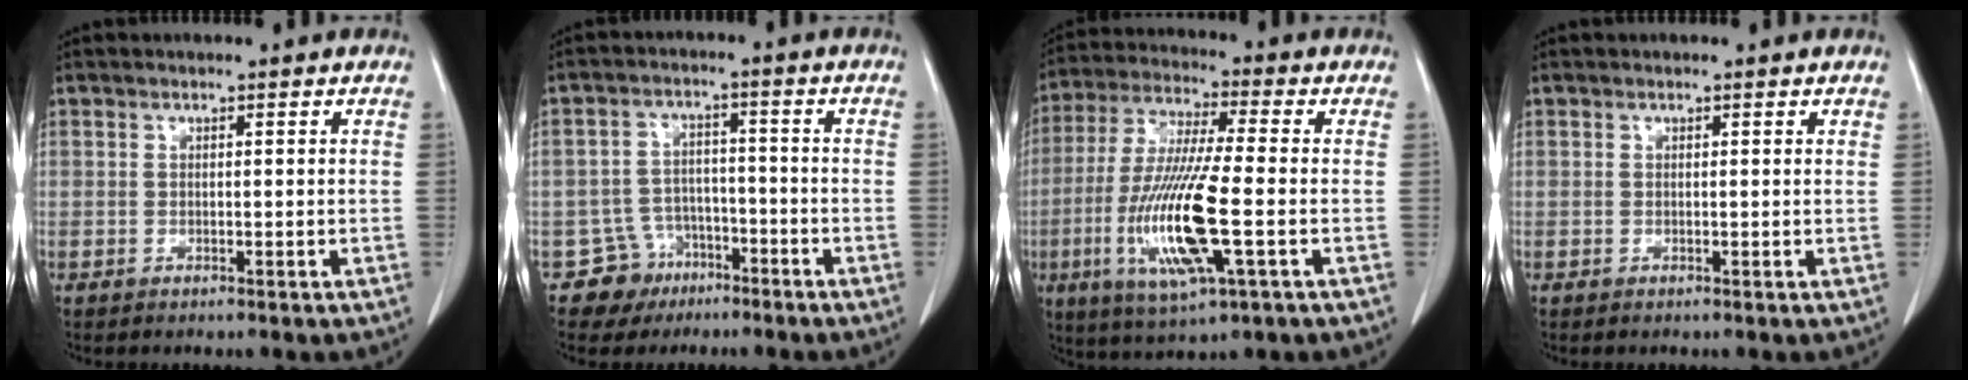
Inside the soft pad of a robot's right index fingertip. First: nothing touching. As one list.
[{"total": 6.1, "force": [-3.7, 4.8, -0.3], "torque": [0.015, 0.014, -0.059]}, {"total": 15.4, "force": [-3.8, 1.6, 14.8], "torque": [-0.308, -0.018, -0.069]}, {"total": 0.0}]